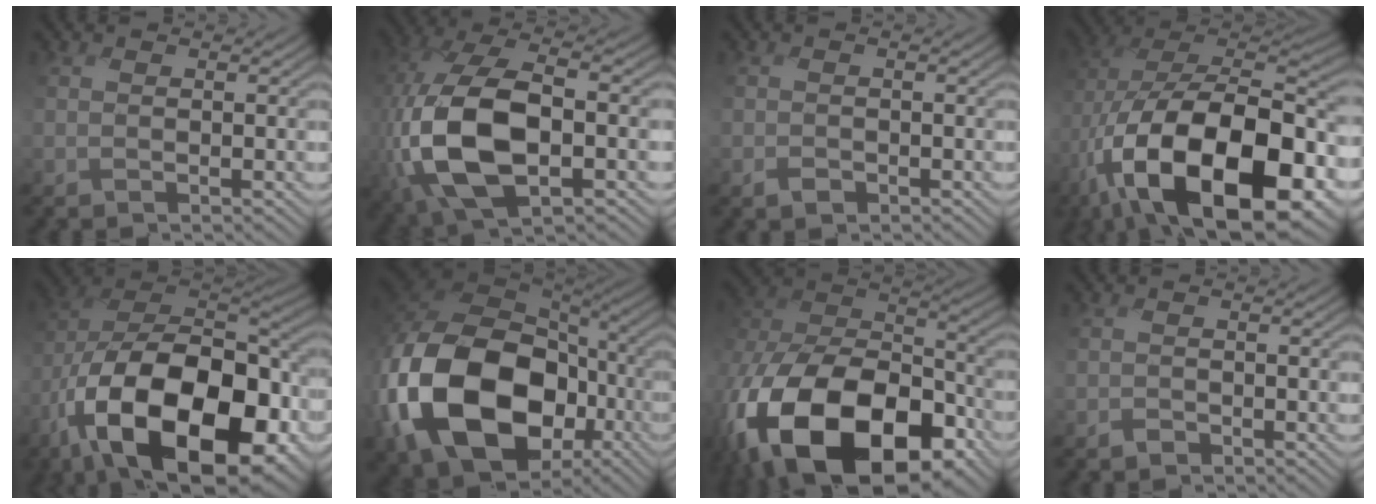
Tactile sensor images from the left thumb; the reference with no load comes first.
{"total": 16.2, "force": [-3.2, 9.2, 13.0], "torque": [-0.313, -0.025, -0.045]}
{"total": 1.1, "force": [-0.9, 0.7, 0.1], "torque": [-0.002, -0.003, -0.023]}
{"total": 21.3, "force": [-9.4, 10.8, 15.8], "torque": [-0.310, -0.027, -0.144]}
{"total": 20.7, "force": [-9.9, 10.9, 14.6], "torque": [-0.278, -0.031, -0.159]}
{"total": 20.4, "force": [-5.3, 15.1, 12.6], "torque": [-0.324, -0.034, -0.087]}
{"total": 22.5, "force": [-13.3, 12.6, 13.0], "torque": [-0.297, -0.090, -0.201]}
{"total": 1.3, "force": [-1.1, 0.5, -0.3], "torque": [0.004, -0.001, -0.027]}